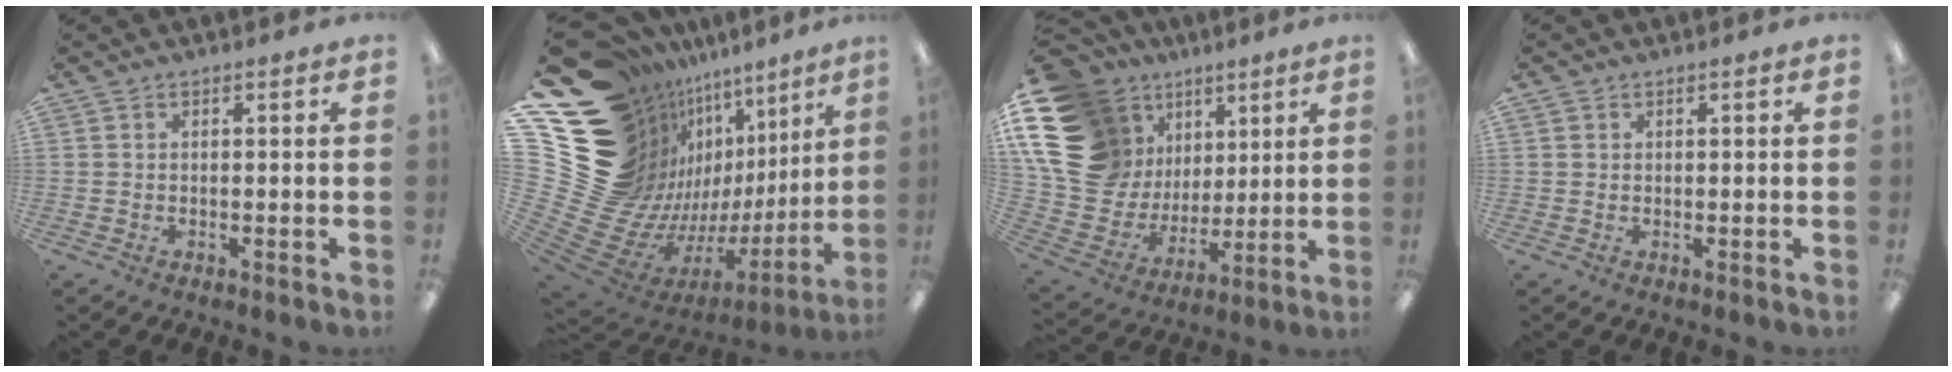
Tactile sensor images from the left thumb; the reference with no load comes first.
{"total": 25.8, "force": [8.3, 18.1, 16.4], "torque": [-0.269, -0.161, 0.238]}
{"total": 22.6, "force": [9.5, 17.5, 10.6], "torque": [-0.217, -0.057, 0.203]}
{"total": 0.6, "force": [0.4, 0.5, 0.0], "torque": [-0.001, 0.003, 0.006]}